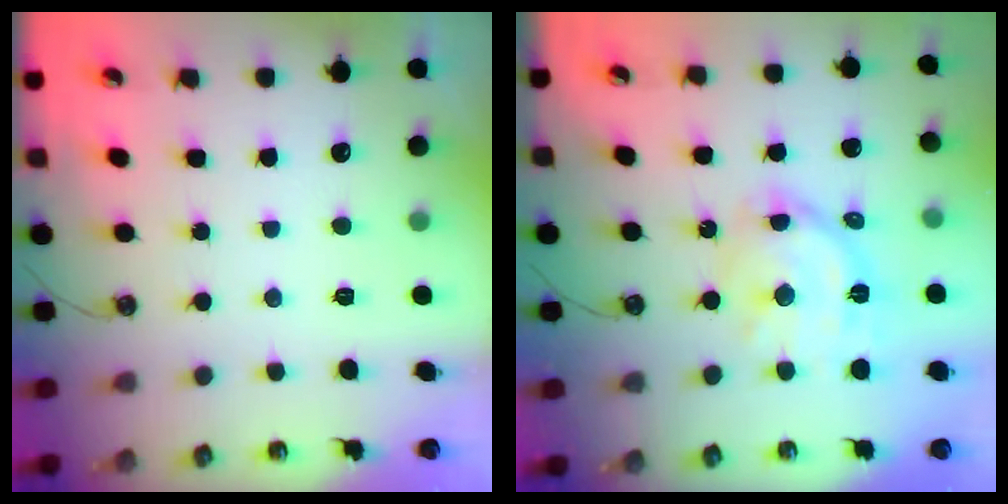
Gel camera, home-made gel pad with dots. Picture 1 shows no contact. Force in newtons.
{"total": 14.7, "press": 14.6, "slide": 1.3}